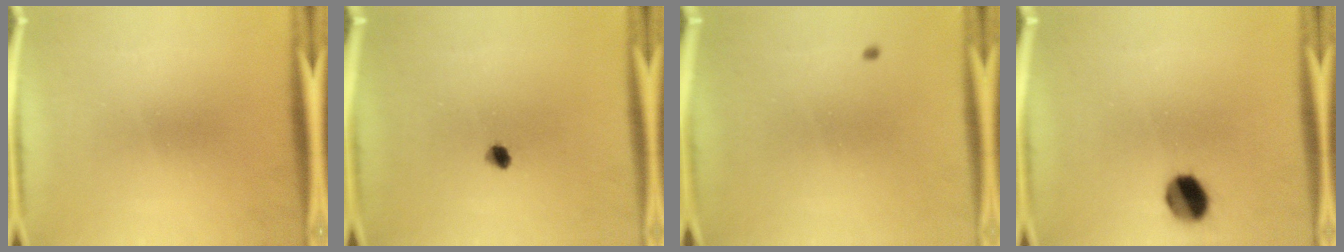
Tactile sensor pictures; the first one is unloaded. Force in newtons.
{"total": 1.9}
{"total": 0.6}
{"total": 7.5}